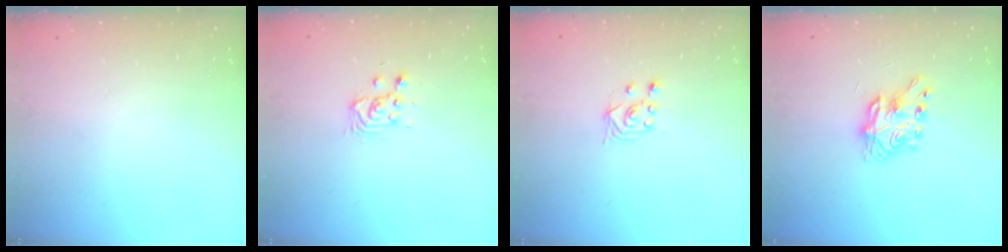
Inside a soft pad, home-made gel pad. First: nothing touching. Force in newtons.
{"total": 3.4, "press": 3.4, "slide": 0.4}
{"total": 2.9, "press": 2.5, "slide": 1.4}
{"total": 8.6, "press": 8.5, "slide": 0.8}